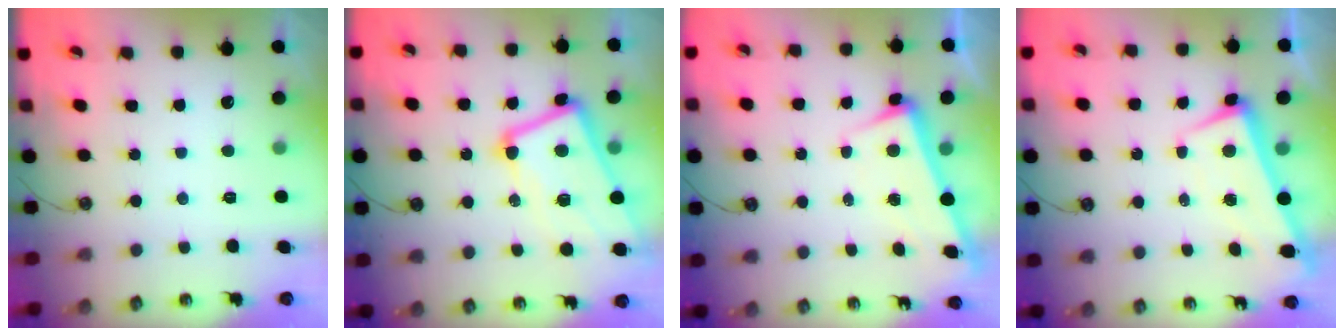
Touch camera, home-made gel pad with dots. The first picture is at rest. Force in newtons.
{"total": 10.6, "press": 10.3, "slide": 2.4}
{"total": 3.4, "press": 3.3, "slide": 1.0}
{"total": 1.8, "press": 0.9, "slide": 1.6}